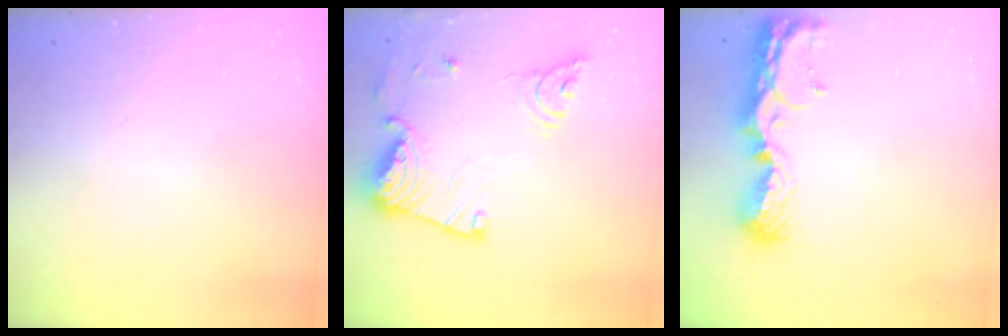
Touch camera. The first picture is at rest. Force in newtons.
{"total": 17.8, "press": 17.8, "slide": 1.6}
{"total": 10.1, "press": 10.0, "slide": 0.8}